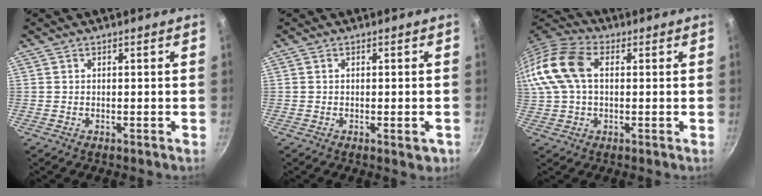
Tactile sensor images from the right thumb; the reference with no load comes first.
{"total": 2.7, "force": [-1.0, 1.0, 2.4], "torque": [-0.028, -0.003, -0.014]}
{"total": 15.1, "force": [2.6, 9.6, 11.4], "torque": [-0.235, 0.028, 0.035]}